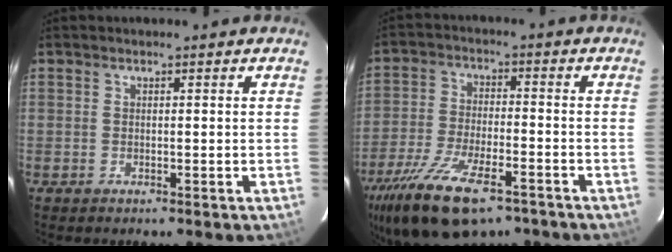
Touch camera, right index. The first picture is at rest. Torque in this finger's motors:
{"motor_torque": [1.28, -0.86, 0.75, 0.17]}